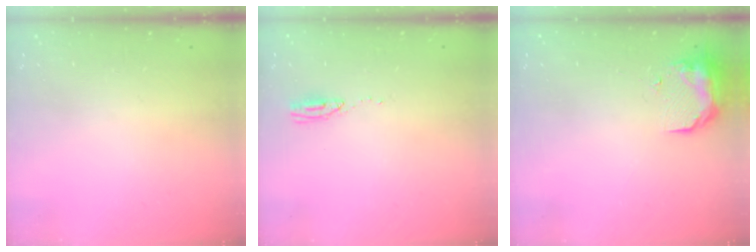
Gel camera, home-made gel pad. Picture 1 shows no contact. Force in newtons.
{"total": 3.5, "press": 3.3, "slide": 1.2}
{"total": 8.9, "press": 8.7, "slide": 1.5}